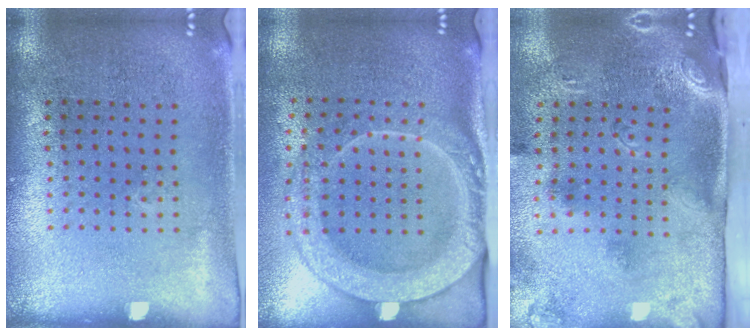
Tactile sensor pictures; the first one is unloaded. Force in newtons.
{"total": 2.4, "press": 2.1, "slide": 1.2}
{"total": 2.9, "press": 1.8, "slide": 2.2}